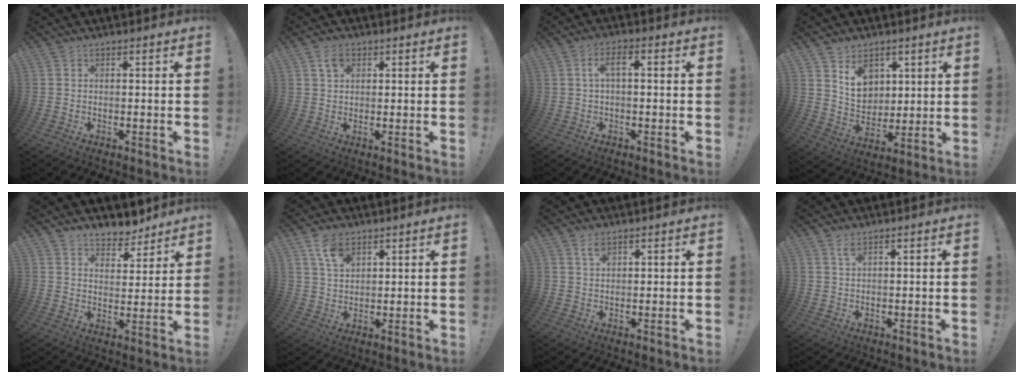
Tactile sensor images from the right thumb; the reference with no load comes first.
{"total": 3.6, "force": [1.6, 2.2, 2.3], "torque": [-0.040, 0.002, 0.029]}
{"total": 4.6, "force": [0.3, 1.7, 4.2], "torque": [-0.090, 0.009, 0.003]}
{"total": 10.6, "force": [5.8, 7.9, 3.9], "torque": [-0.052, -0.034, 0.113]}
{"total": 6.8, "force": [6.0, 2.9, 1.3], "torque": [-0.009, -0.057, 0.109]}
{"total": 7.4, "force": [4.7, 4.2, 3.8], "torque": [-0.064, -0.019, 0.088]}
{"total": 2.9, "force": [1.9, 1.0, 1.9], "torque": [-0.032, -0.007, 0.032]}
{"total": 1.8, "force": [1.0, 0.2, 1.4], "torque": [-0.029, 0.000, 0.018]}